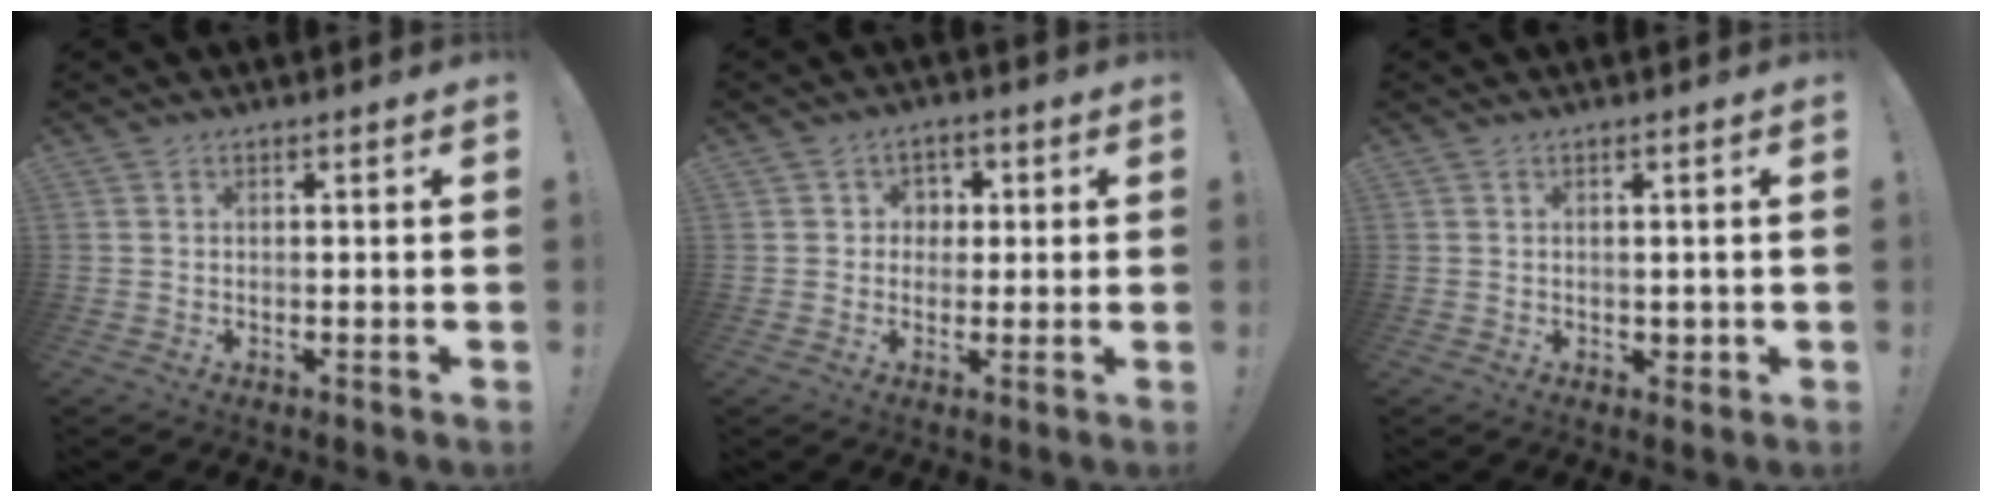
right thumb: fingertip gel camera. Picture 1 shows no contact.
{"total": 4.2, "force": [0.2, 4.1, 0.8], "torque": [-0.020, 0.004, 0.003]}
{"total": 1.7, "force": [0.5, 1.4, 0.7], "torque": [0.000, -0.005, 0.008]}